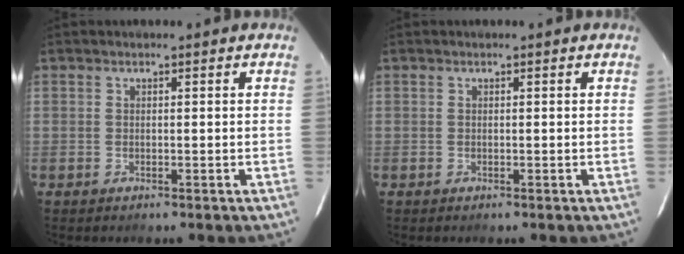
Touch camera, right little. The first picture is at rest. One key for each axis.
{"total": 0.0}